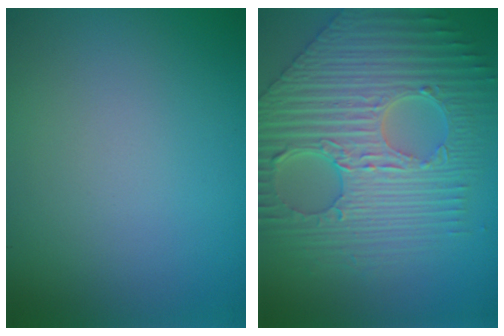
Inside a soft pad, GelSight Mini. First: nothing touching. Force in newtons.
{"total": 9.9, "press": 7.0, "slide": 7.0}